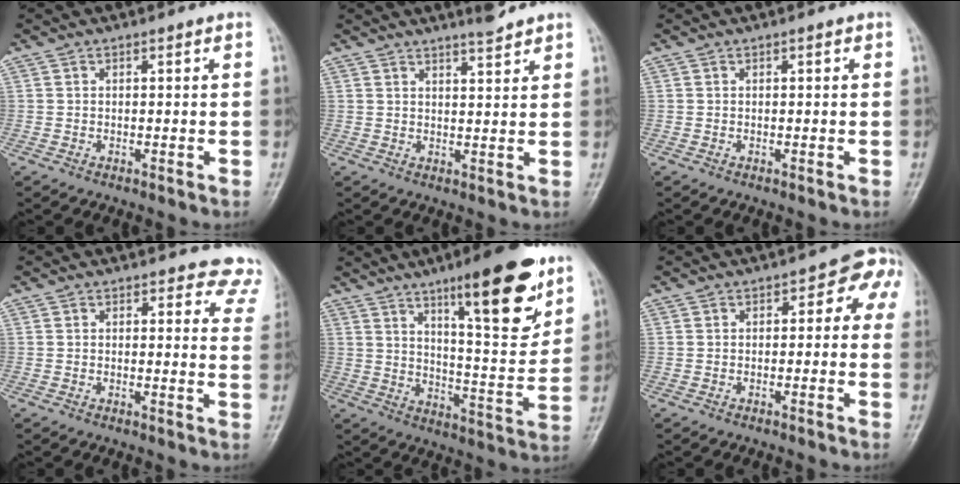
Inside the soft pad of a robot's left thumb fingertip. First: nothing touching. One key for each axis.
{"total": 3.7, "fx": 3.2, "fy": 0.4, "fz": 1.8, "tx": -0.022, "ty": -0.025, "tz": 0.052}
{"total": 0.0}
{"total": 7.2, "fx": 6.4, "fy": 3.2, "fz": 1.2, "tx": 0.038, "ty": -0.028, "tz": 0.038}
{"total": 18.2, "fx": 10.7, "fy": 4.3, "fz": 14.1, "tx": -0.178, "ty": -0.063, "tz": 0.168}
{"total": 5.5, "fx": 0.5, "fy": 3.6, "fz": 4.1, "tx": -0.003, "ty": 0.021, "tz": -0.008}